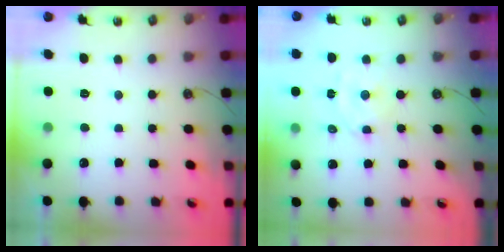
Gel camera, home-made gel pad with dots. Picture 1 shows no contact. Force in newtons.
{"total": 3.0, "press": 3.0, "slide": 0.3}